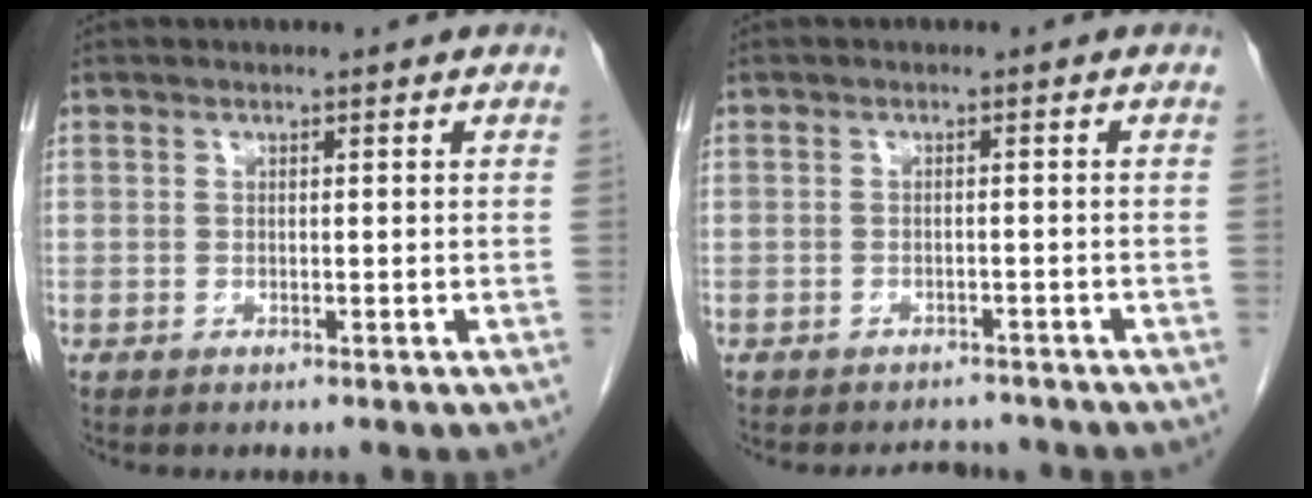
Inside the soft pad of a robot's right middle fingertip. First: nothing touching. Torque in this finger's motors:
{"motor_torque": [0.03, -0.03, 0.00, 0.01]}